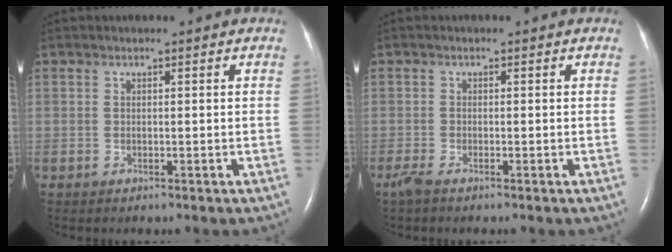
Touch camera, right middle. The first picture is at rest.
{"total": 1.6, "force": [-1.2, 0.2, 1.0], "torque": [-0.033, -0.007, -0.026]}